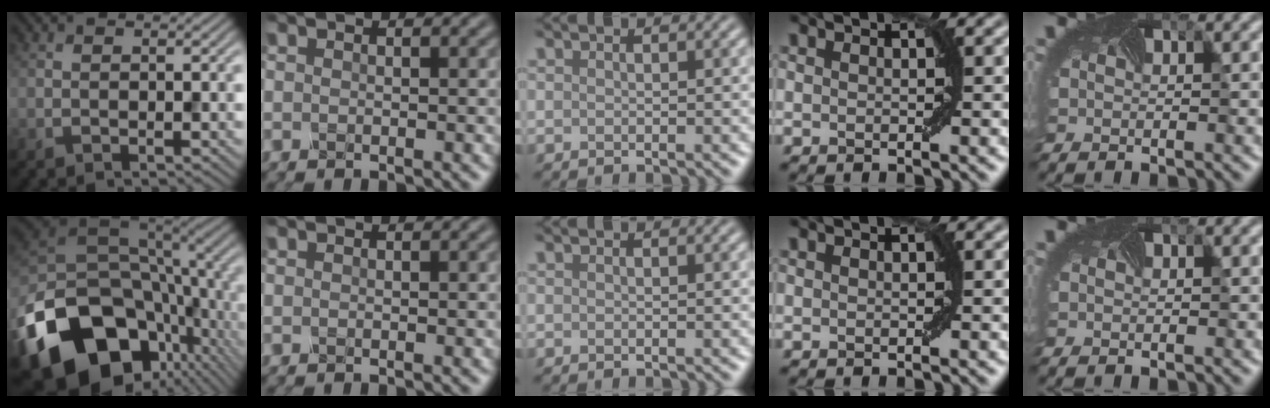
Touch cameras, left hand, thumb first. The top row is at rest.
{"thumb": {"total": 20.1, "force": [-8.5, 13.6, 12.1], "torque": [-0.289, -0.053, -0.125]}}